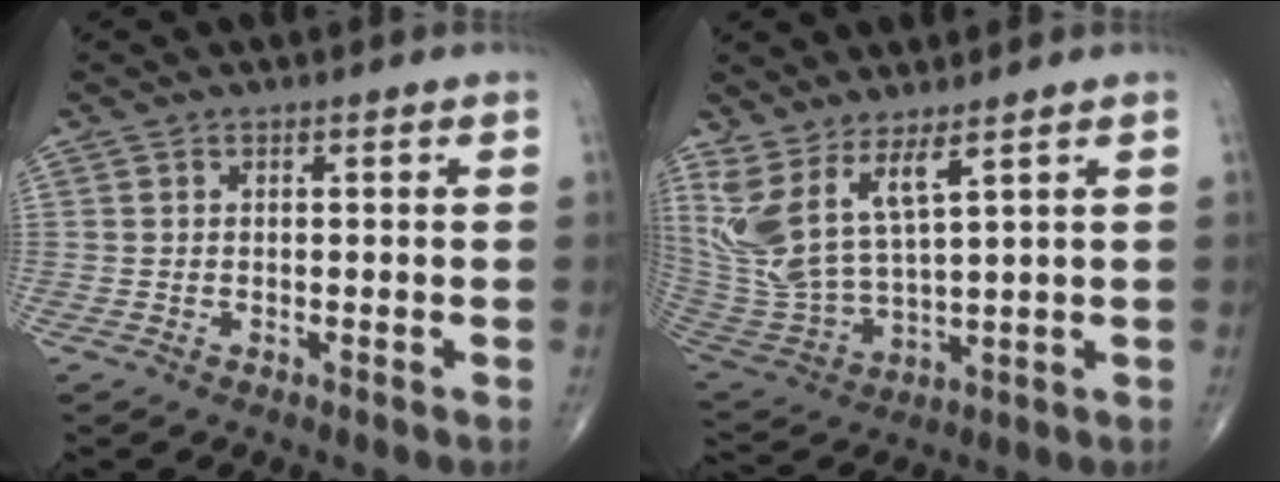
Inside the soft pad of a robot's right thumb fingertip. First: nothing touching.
{"total": 11.3, "force": [6.5, 3.0, 8.8], "torque": [-0.200, -0.044, 0.153]}